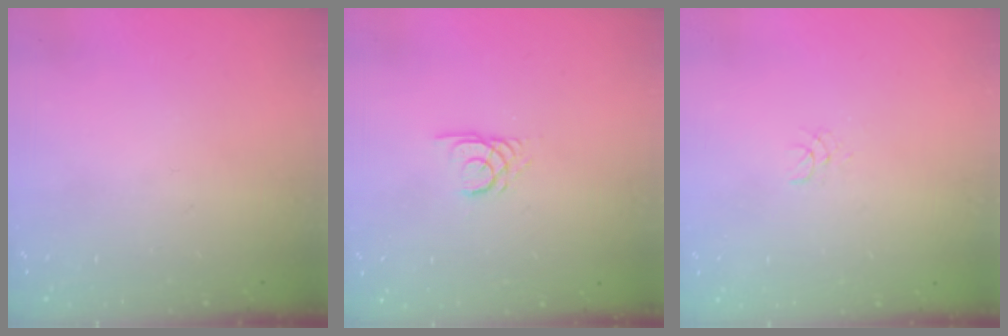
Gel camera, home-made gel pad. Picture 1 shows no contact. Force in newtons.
{"total": 2.4, "press": 2.4, "slide": 0.2}
{"total": 1.1, "press": 1.1, "slide": 0.1}